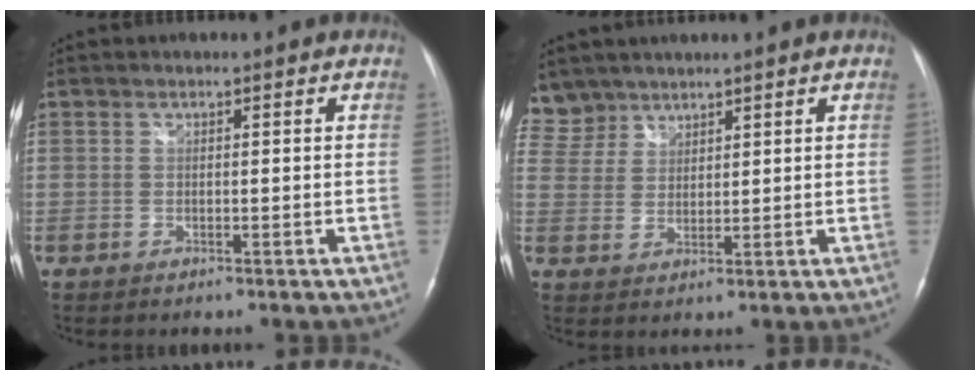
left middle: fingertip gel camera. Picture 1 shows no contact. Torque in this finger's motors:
{"motor_torque": [0.31, -0.33, 0.03, -0.01]}